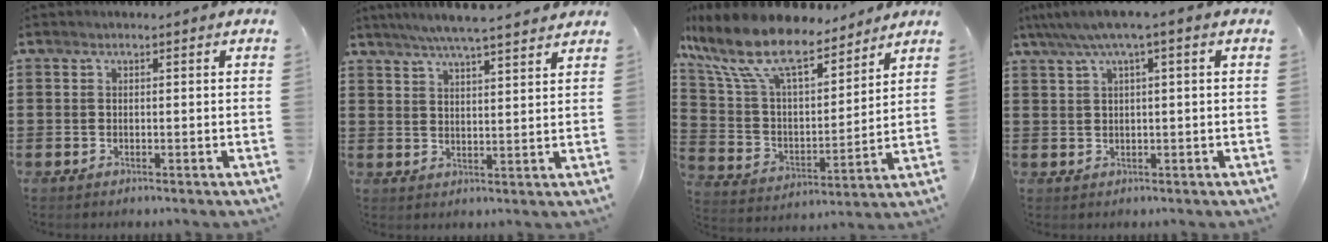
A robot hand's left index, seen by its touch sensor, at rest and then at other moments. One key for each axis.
{"total": 5.5, "fx": 4.9, "fy": -0.4, "fz": 2.3, "tx": -0.059, "ty": -0.017, "tz": 0.086}
{"total": 13.6, "fx": 10.2, "fy": 4.1, "fz": 8.1, "tx": -0.204, "ty": -0.058, "tz": 0.175}
{"total": 3.0, "fx": 1.0, "fy": 0.1, "fz": 2.9, "tx": -0.056, "ty": 0.000, "tz": 0.014}